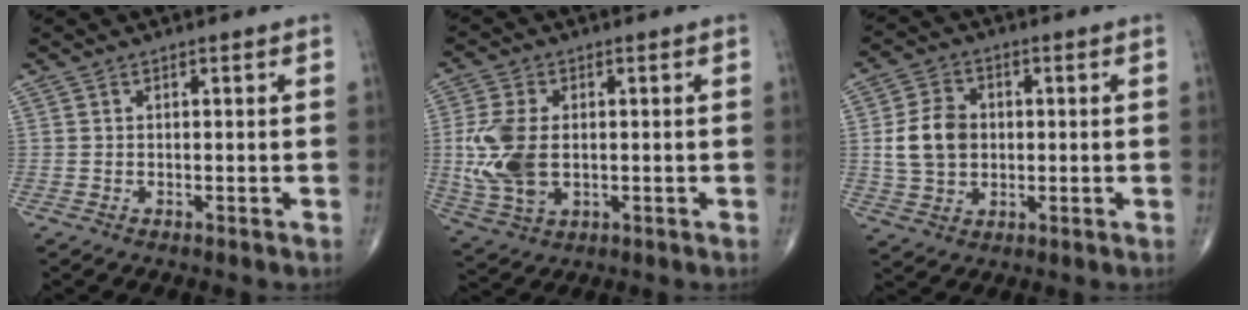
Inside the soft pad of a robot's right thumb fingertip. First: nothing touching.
{"total": 11.2, "force": [-0.1, 7.0, 8.8], "torque": [-0.193, -0.004, 0.006]}
{"total": 8.9, "force": [0.5, 6.9, 5.5], "torque": [-0.087, 0.008, 0.010]}